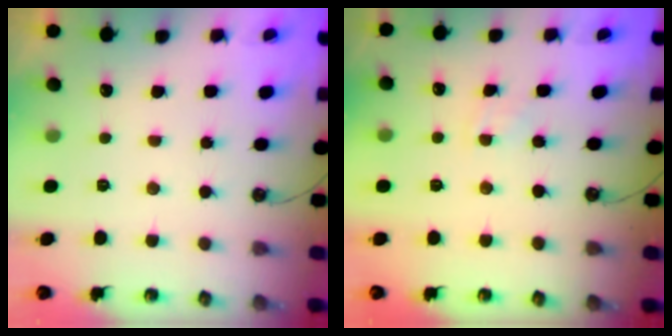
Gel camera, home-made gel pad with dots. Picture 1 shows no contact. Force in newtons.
{"total": 2.7, "press": 2.7, "slide": 0.3}